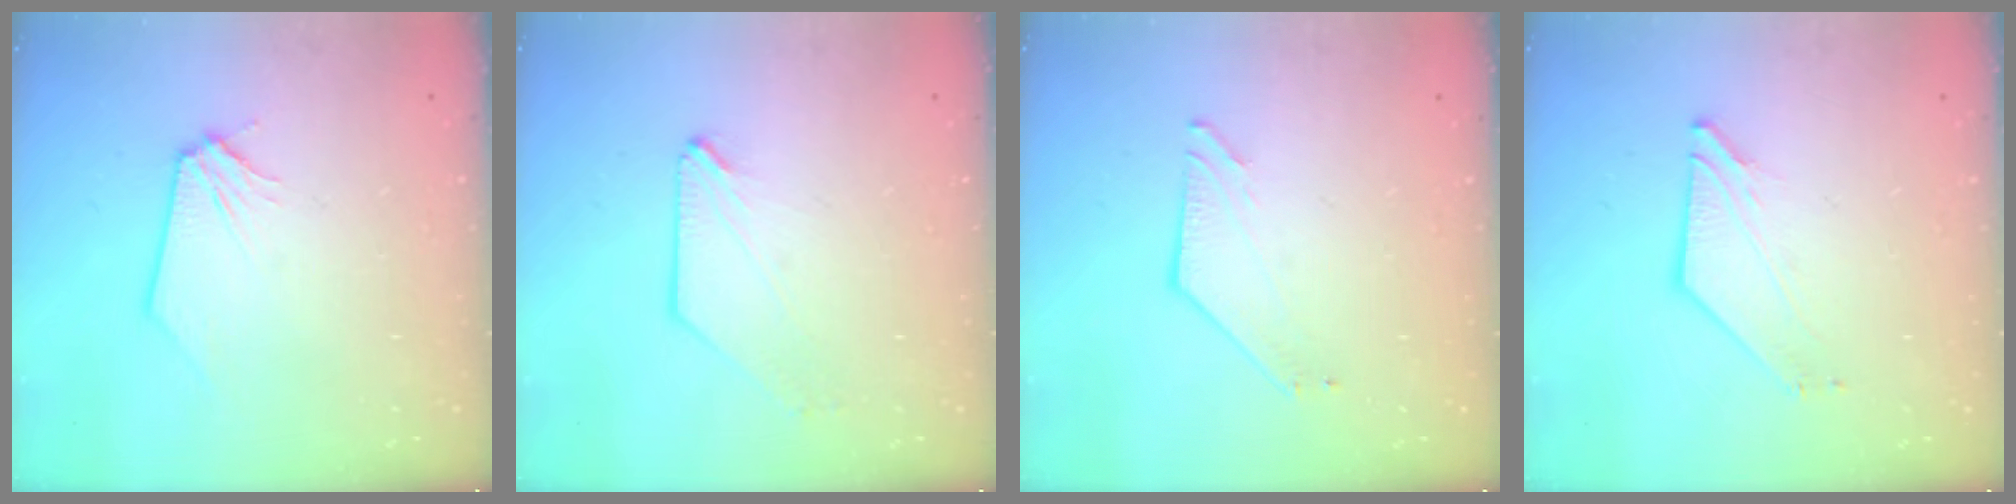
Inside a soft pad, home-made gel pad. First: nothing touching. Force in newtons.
{"total": 0.5, "press": 0.5, "slide": 0.0}
{"total": 3.5, "press": 3.5, "slide": 0.0}
{"total": 2.9, "press": 2.9, "slide": 0.2}